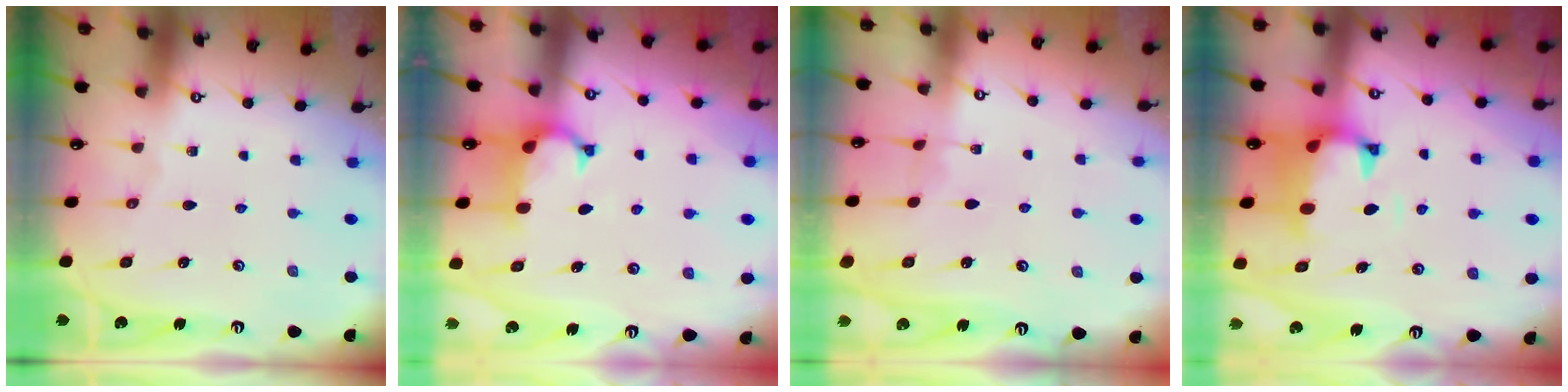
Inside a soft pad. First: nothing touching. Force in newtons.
{"total": 0.7, "press": 0.1, "slide": 0.7}
{"total": 3.3, "press": 3.3, "slide": 0.1}
{"total": 1.2, "press": 0.3, "slide": 1.2}